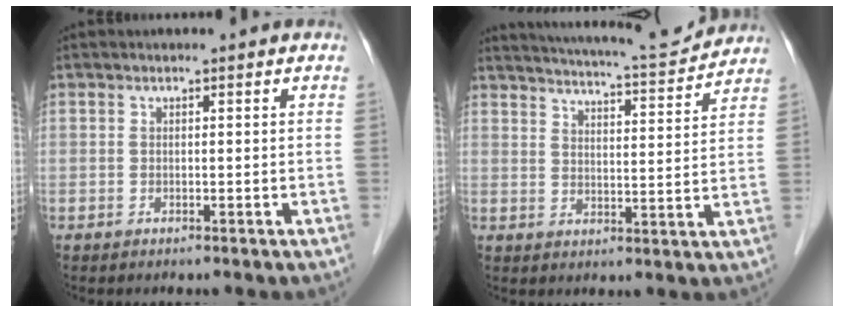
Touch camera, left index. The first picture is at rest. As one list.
[{"total": 14.0, "force": [13.3, 0.9, 4.3], "torque": [-0.074, -0.002, 0.183]}]